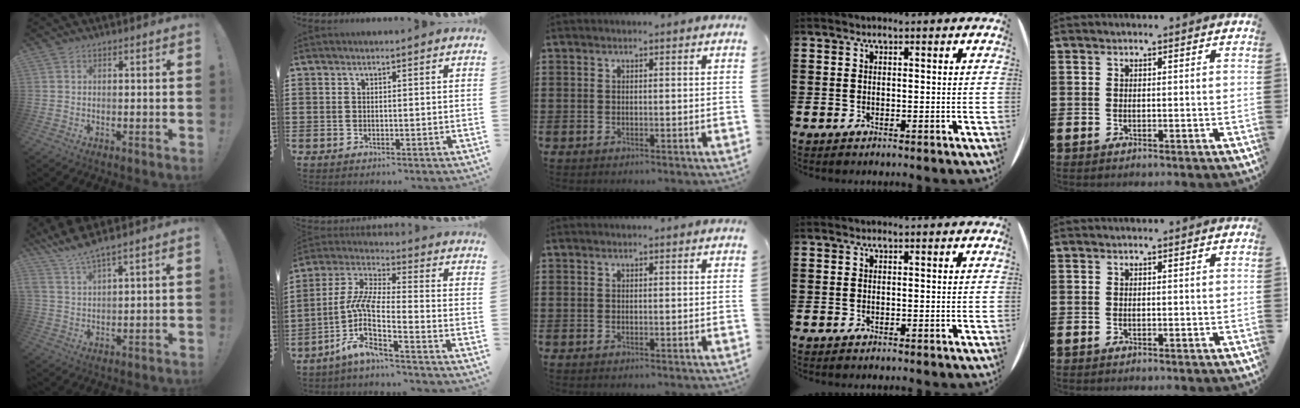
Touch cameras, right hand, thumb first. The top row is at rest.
{"thumb": {"total": 6.1, "force": [5.4, -0.1, 2.8], "torque": [-0.068, -0.026, 0.098]}, "index": {"total": 7.1, "force": [-3.6, 0.8, 6.1], "torque": [-0.164, -0.040, -0.088]}}